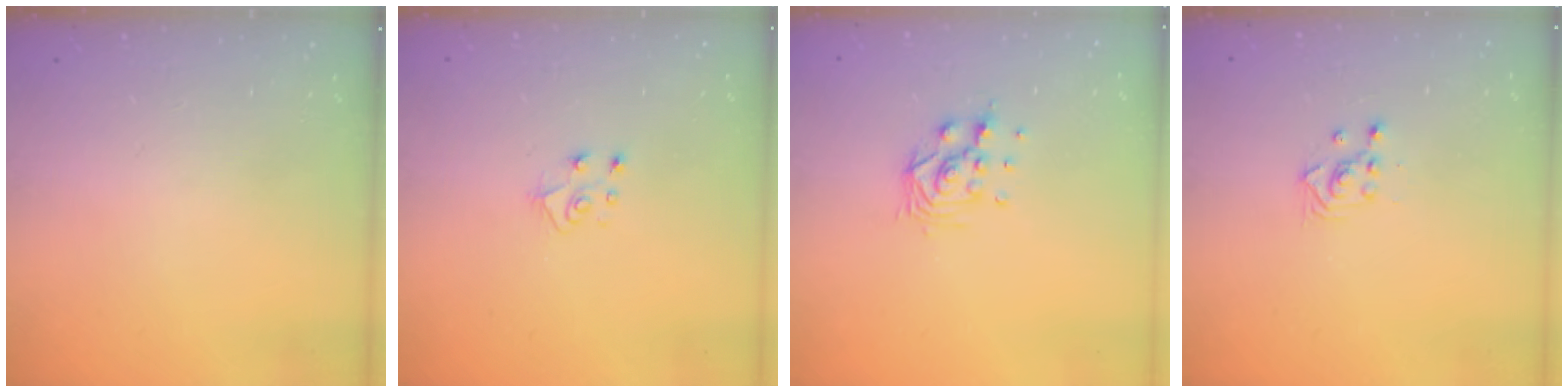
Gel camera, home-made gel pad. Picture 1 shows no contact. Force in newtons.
{"total": 5.6, "press": 5.6, "slide": 0.4}
{"total": 8.6, "press": 8.5, "slide": 0.9}
{"total": 2.3, "press": 2.3, "slide": 0.3}